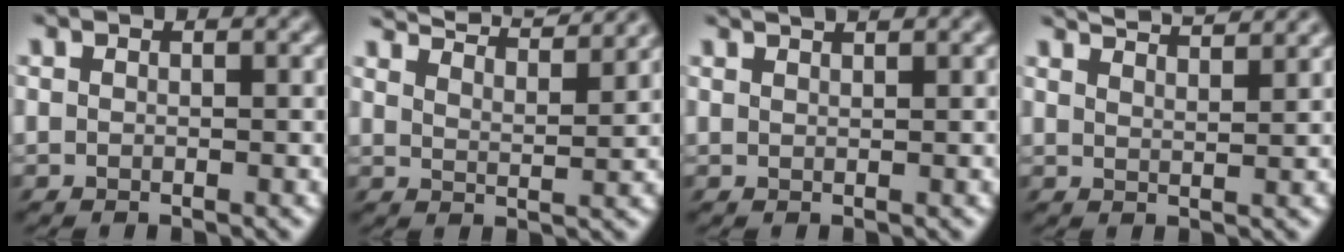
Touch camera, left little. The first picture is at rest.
{"total": 8.1, "force": [7.3, 1.1, 3.1], "torque": [-0.065, 0.016, 0.087]}
{"total": 2.1, "force": [1.9, 0.0, 0.8], "torque": [-0.018, 0.017, 0.028]}
{"total": 5.7, "force": [5.2, 0.5, 2.3], "torque": [-0.047, 0.021, 0.063]}